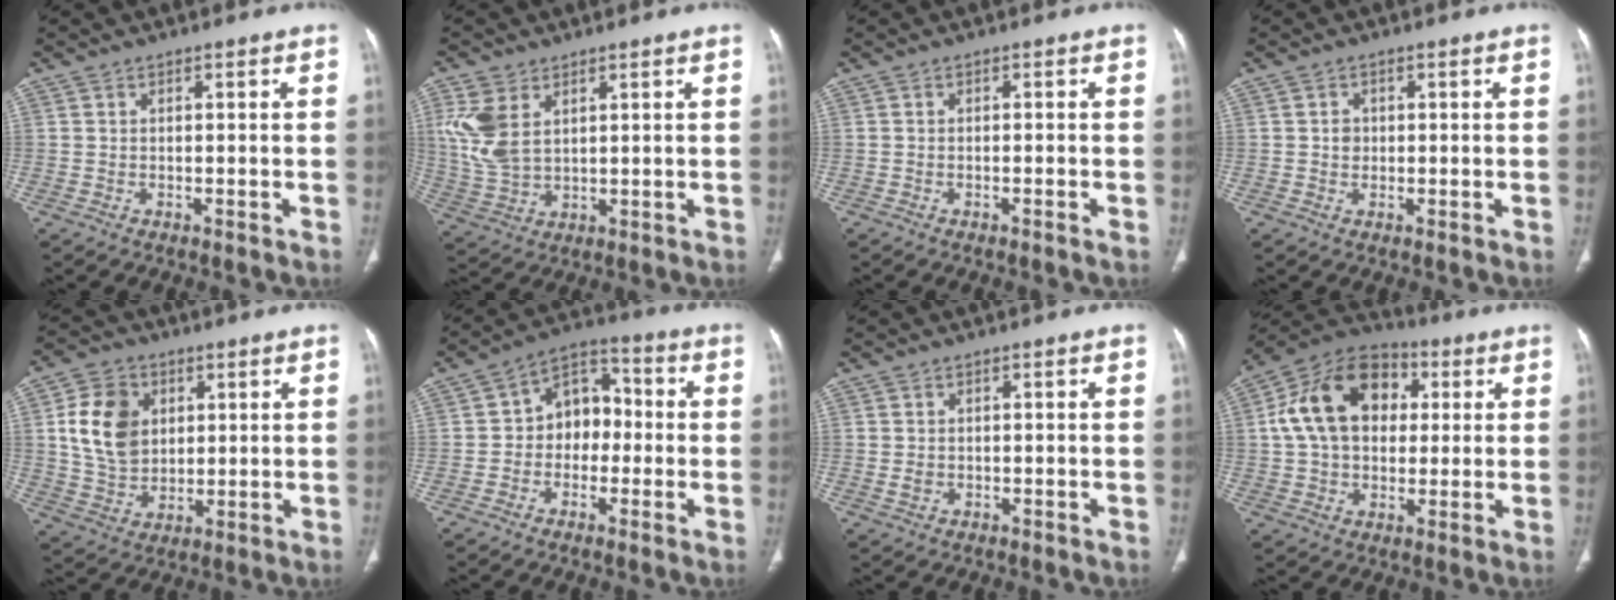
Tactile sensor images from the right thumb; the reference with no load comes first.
{"total": 9.0, "force": [3.2, 5.7, 6.1], "torque": [-0.135, -0.008, 0.076]}
{"total": 0.8, "force": [-0.4, 0.0, 0.7], "torque": [-0.016, 0.003, -0.004]}
{"total": 1.8, "force": [0.0, 1.6, 0.8], "torque": [0.003, 0.005, -0.001]}
{"total": 12.3, "force": [2.9, 9.4, 7.4], "torque": [-0.104, -0.005, 0.057]}
{"total": 9.6, "force": [-0.7, 7.2, 6.2], "torque": [-0.045, 0.039, -0.029]}
{"total": 1.4, "force": [-0.1, 1.1, 0.8], "torque": [-0.013, 0.000, 0.002]}
{"total": 17.7, "force": [3.1, 12.8, 11.8], "torque": [-0.179, 0.023, 0.044]}